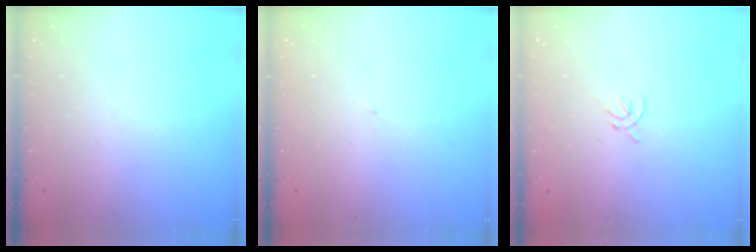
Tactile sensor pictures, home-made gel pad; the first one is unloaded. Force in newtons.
{"total": 0.8, "press": 0.8, "slide": 0.1}
{"total": 1.2, "press": 1.1, "slide": 0.5}